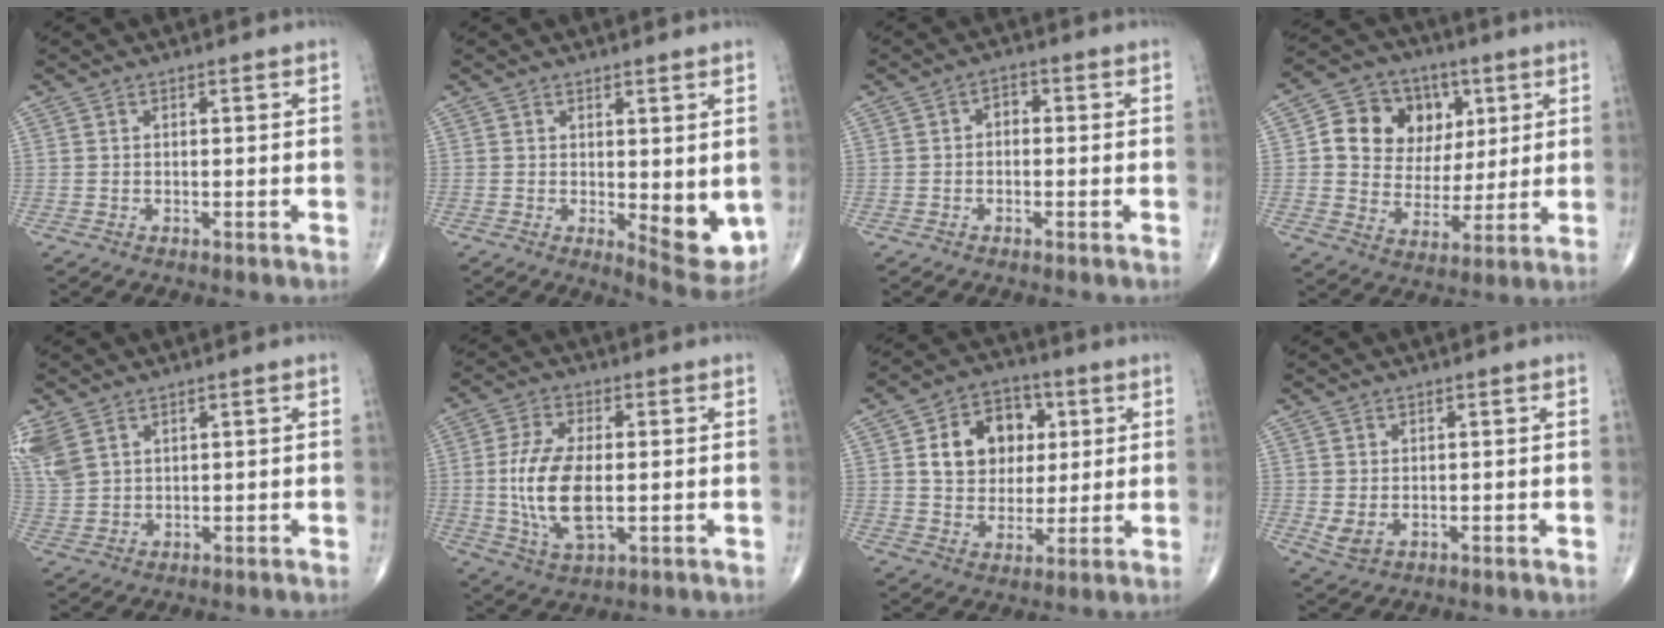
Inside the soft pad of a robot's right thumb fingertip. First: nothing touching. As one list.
[{"total": 7.9, "force": [0.0, 3.2, 7.2], "torque": [-0.078, -0.022, 0.010]}, {"total": 2.3, "force": [-0.2, 1.6, 1.6], "torque": [-0.012, 0.011, -0.011]}, {"total": 15.1, "force": [4.4, 12.4, 7.5], "torque": [-0.076, 0.001, 0.078]}, {"total": 7.3, "force": [4.1, 4.3, 4.3], "torque": [-0.110, -0.001, 0.097]}, {"total": 12.4, "force": [-0.7, 6.0, 10.9], "torque": [-0.223, -0.005, -0.008]}, {"total": 13.2, "force": [3.3, 10.4, 7.5], "torque": [-0.076, 0.001, 0.055]}, {"total": 2.8, "force": [0.0, 2.0, 1.9], "torque": [-0.036, -0.007, 0.009]}]